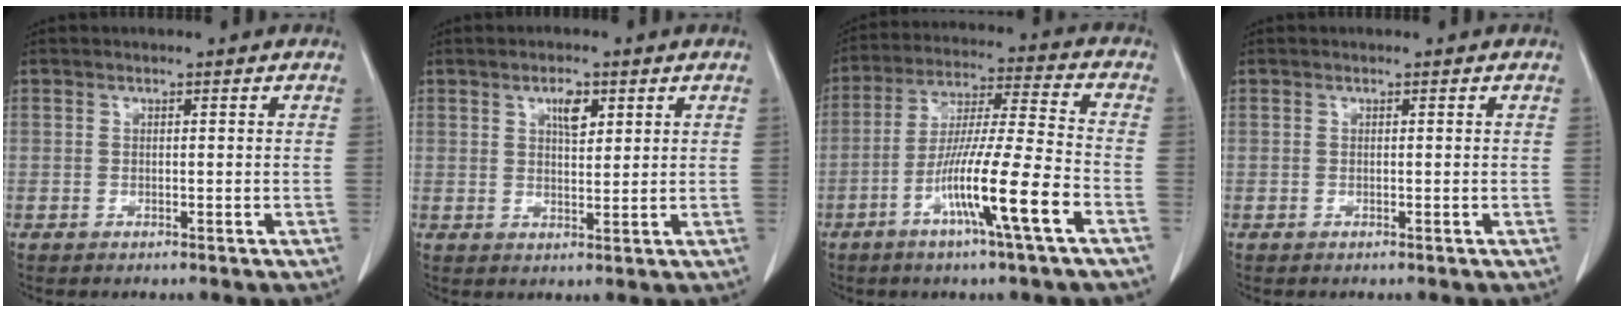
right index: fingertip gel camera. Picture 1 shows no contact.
{"total": 3.5, "force": [1.8, 1.7, 2.5], "torque": [-0.040, -0.002, 0.031]}
{"total": 13.6, "force": [-6.1, -0.7, 12.2], "torque": [-0.225, -0.008, -0.112]}
{"total": 0.0}